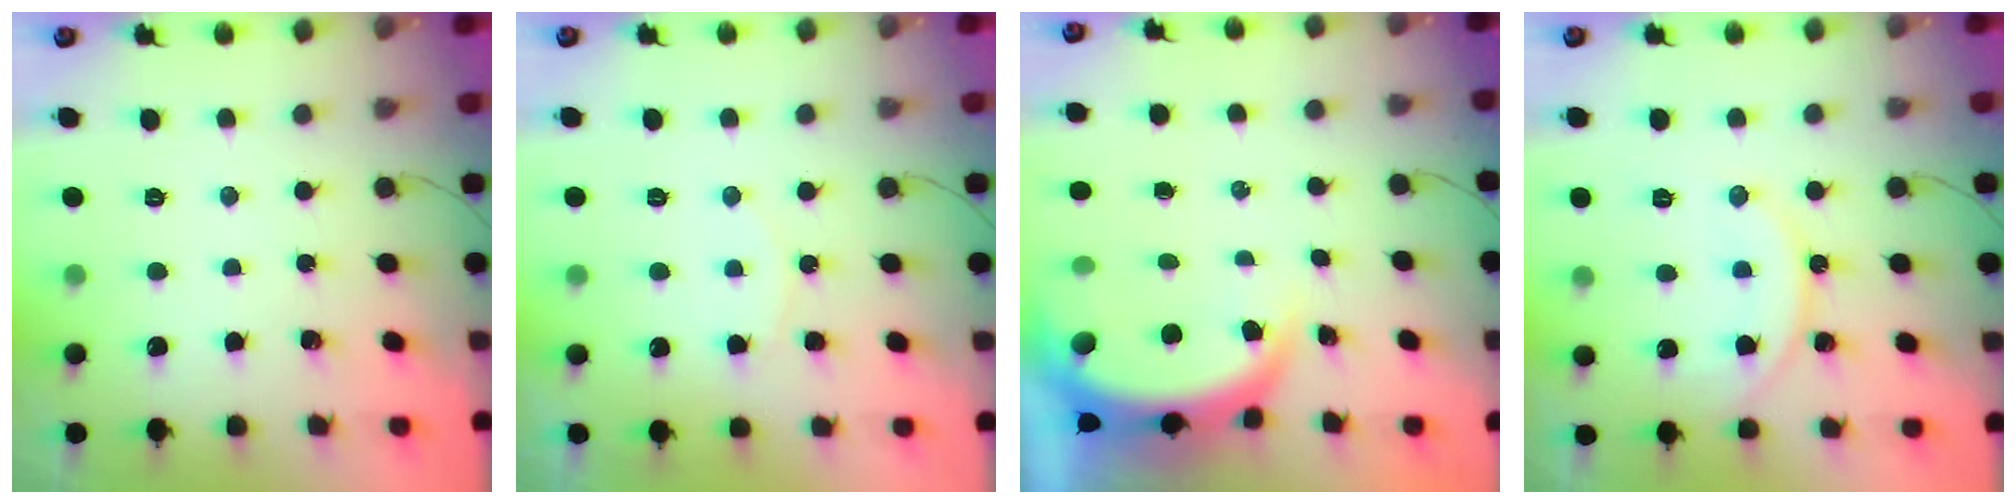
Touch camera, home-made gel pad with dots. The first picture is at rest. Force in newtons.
{"total": 4.7, "press": 4.6, "slide": 0.3}
{"total": 5.2, "press": 5.1, "slide": 0.9}
{"total": 11.7, "press": 11.5, "slide": 2.4}